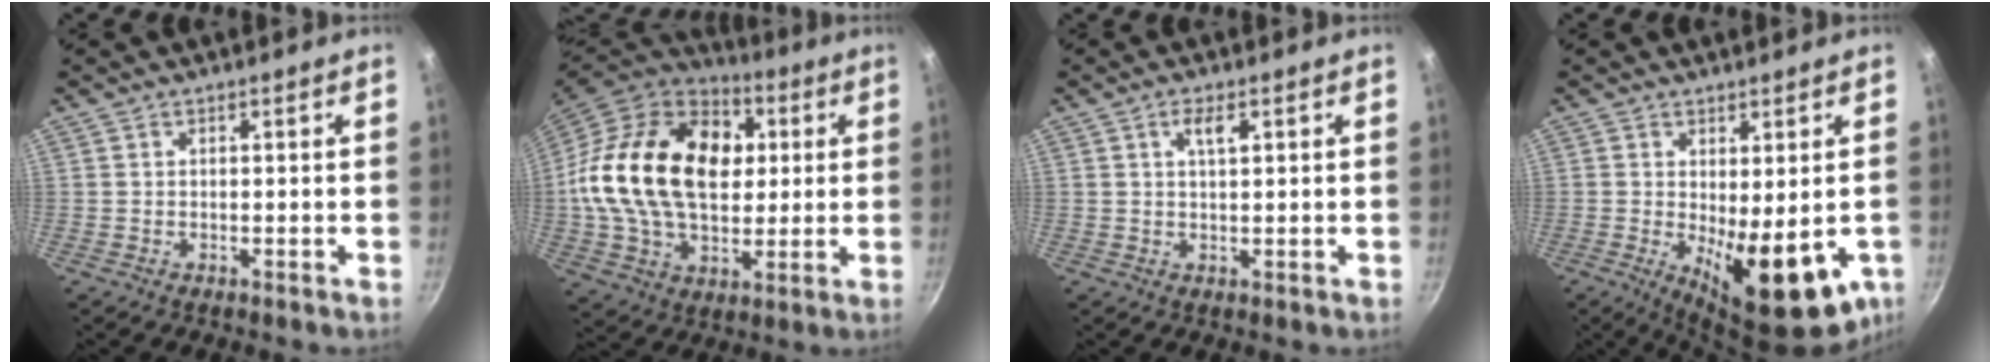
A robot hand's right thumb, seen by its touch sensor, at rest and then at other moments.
{"total": 28.1, "force": [4.1, 18.9, 20.4], "torque": [-0.341, 0.019, 0.065]}
{"total": 3.0, "force": [1.1, 1.1, 2.5], "torque": [-0.040, 0.000, 0.020]}
{"total": 14.5, "force": [-2.9, 5.8, 13.0], "torque": [-0.156, -0.021, -0.022]}